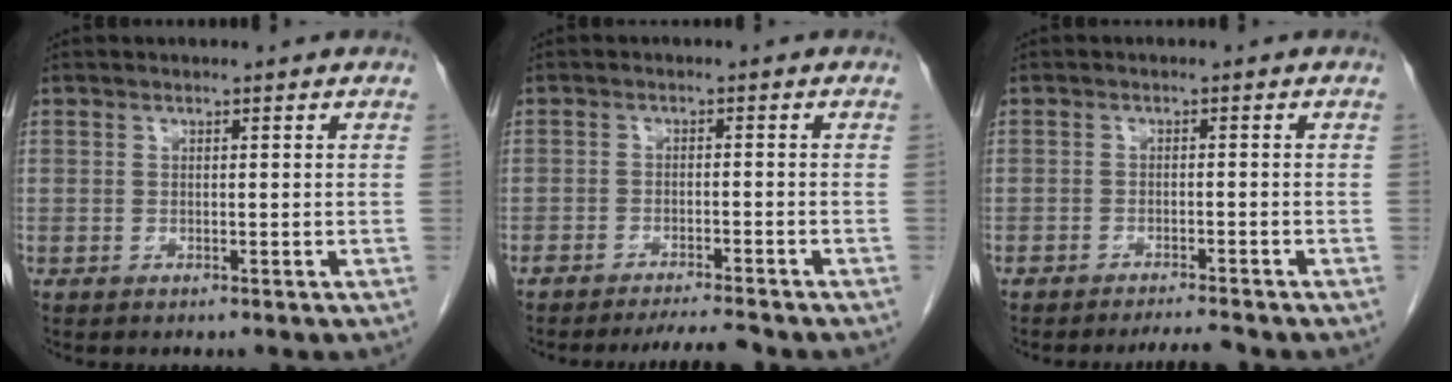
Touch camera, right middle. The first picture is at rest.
{"total": 4.6, "force": [-4.3, -0.2, 1.6], "torque": [-0.021, -0.012, -0.070]}
{"total": 2.7, "force": [-2.6, -0.3, 0.7], "torque": [-0.015, -0.011, -0.042]}